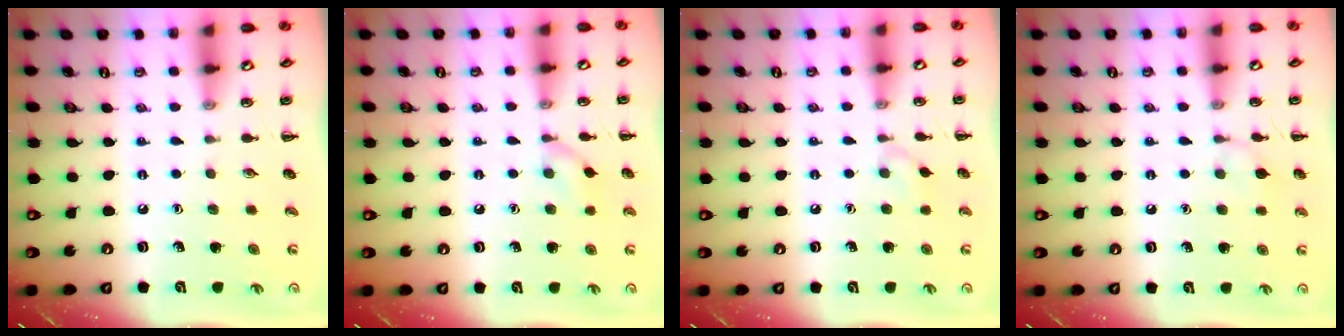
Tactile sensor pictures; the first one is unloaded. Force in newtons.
{"total": 7.4, "press": 7.2, "slide": 1.9}
{"total": 5.0, "press": 4.6, "slide": 1.9}
{"total": 7.1, "press": 6.7, "slide": 2.2}